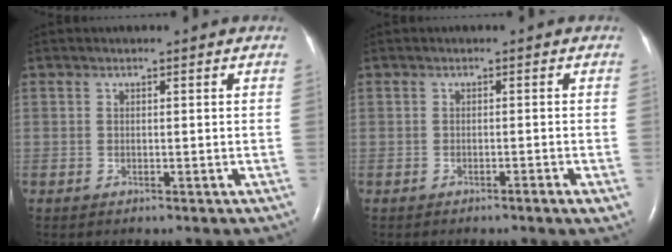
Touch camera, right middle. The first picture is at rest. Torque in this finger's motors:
{"motor_torque": [0.15, -0.08, -0.01, 0.01]}